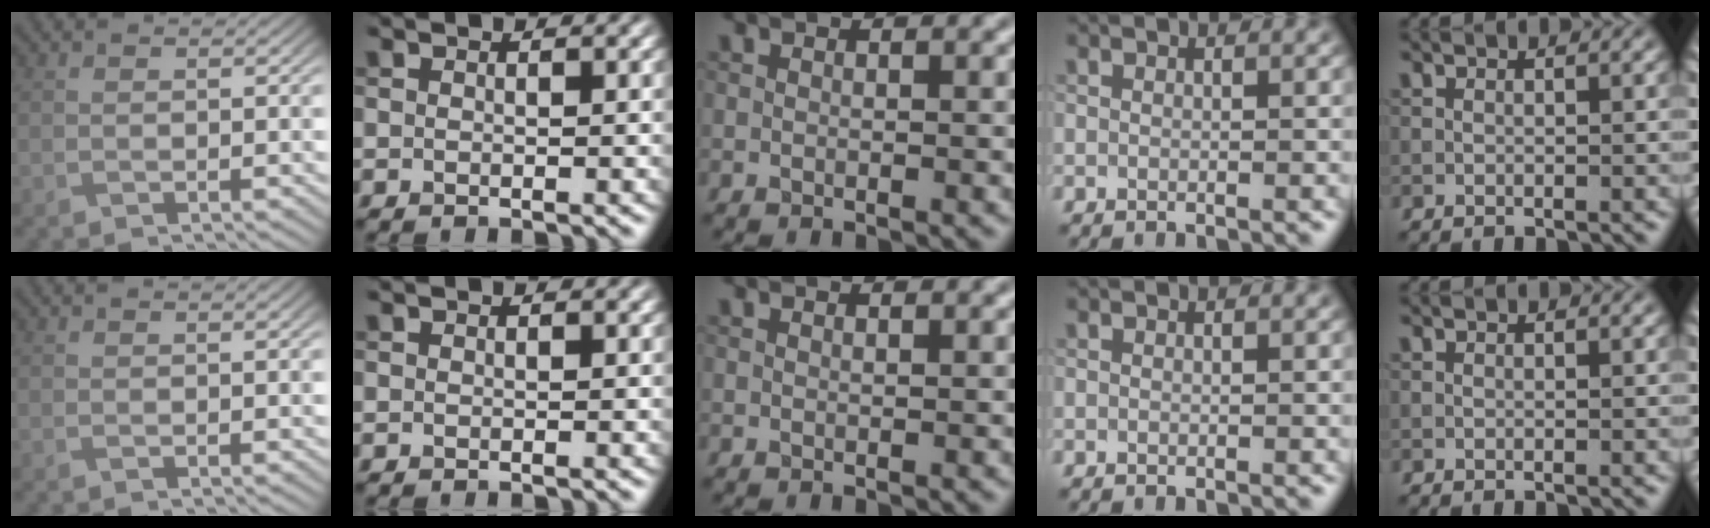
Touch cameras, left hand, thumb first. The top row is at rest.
{"thumb": {"total": 0.5, "force": [0.4, 0.0, 0.4], "torque": [-0.007, 0.004, 0.008]}}